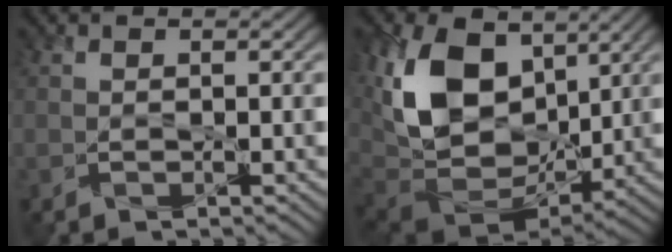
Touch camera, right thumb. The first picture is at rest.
{"total": 16.3, "force": [4.0, 10.6, 11.7], "torque": [-0.258, 0.000, 0.081]}